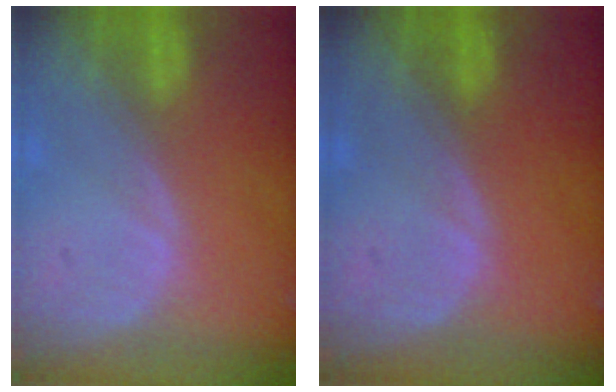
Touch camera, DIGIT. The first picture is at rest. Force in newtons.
{"total": 0.0}